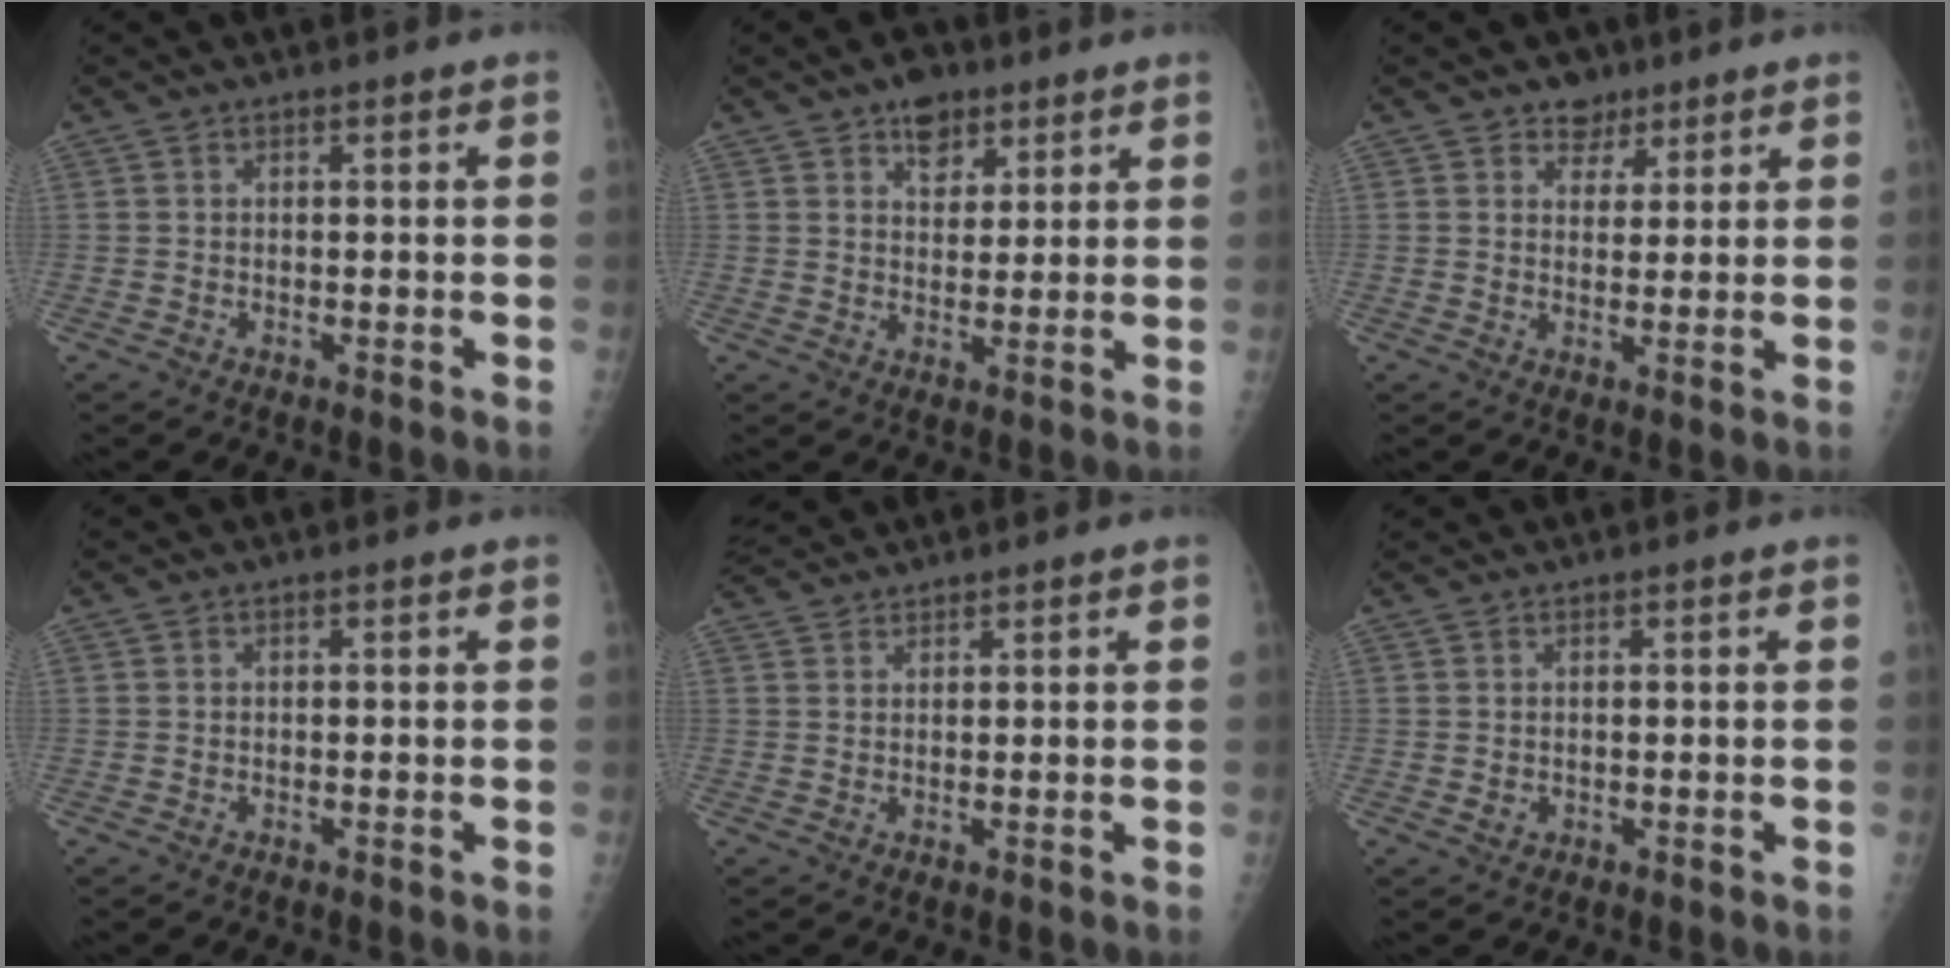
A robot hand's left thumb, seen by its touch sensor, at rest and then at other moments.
{"total": 5.9, "force": [3.7, 3.7, 2.7], "torque": [-0.013, -0.019, 0.057]}
{"total": 4.1, "force": [2.7, 3.0, 0.7], "torque": [0.017, -0.014, 0.038]}
{"total": 0.0}
{"total": 4.2, "force": [4.1, 0.7, 0.8], "torque": [-0.020, 0.014, 0.084]}
{"total": 1.1, "force": [0.3, 1.0, 0.3], "torque": [0.001, 0.000, 0.006]}